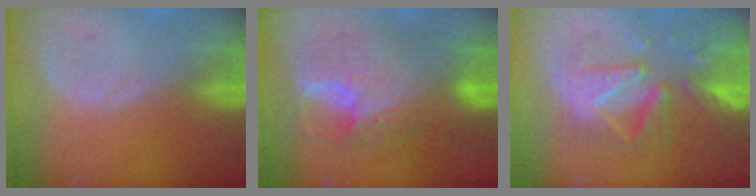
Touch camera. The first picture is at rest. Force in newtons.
{"total": 11.7, "press": 11.7, "slide": 1.1}
{"total": 9.5, "press": 9.0, "slide": 3.0}